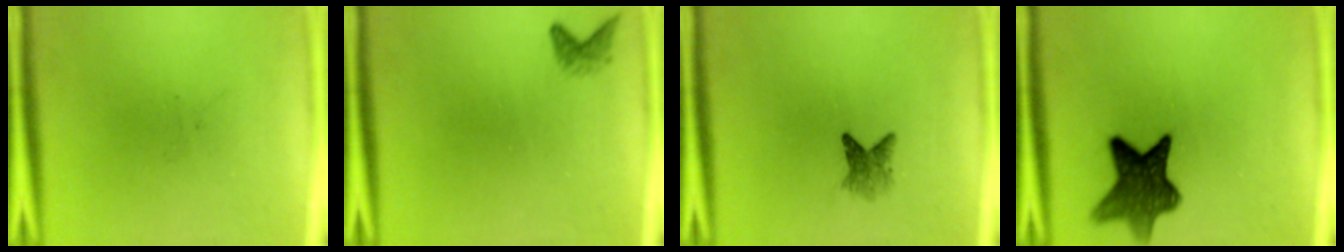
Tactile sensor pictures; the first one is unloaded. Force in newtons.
{"total": 1.3}
{"total": 2.5}
{"total": 9.6}